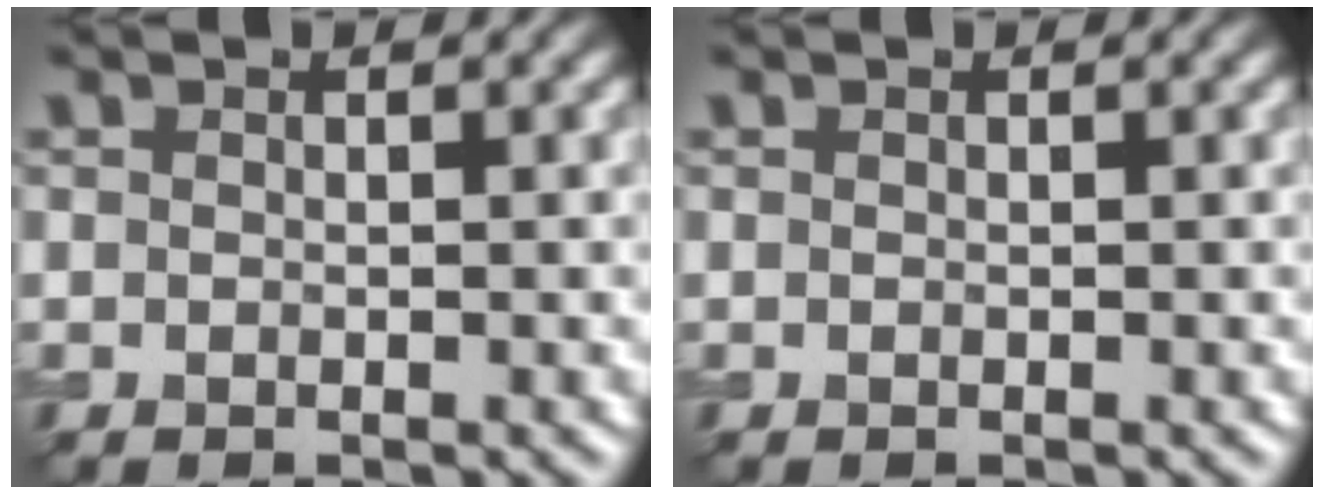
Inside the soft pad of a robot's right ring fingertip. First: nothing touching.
{"total": 0.0}